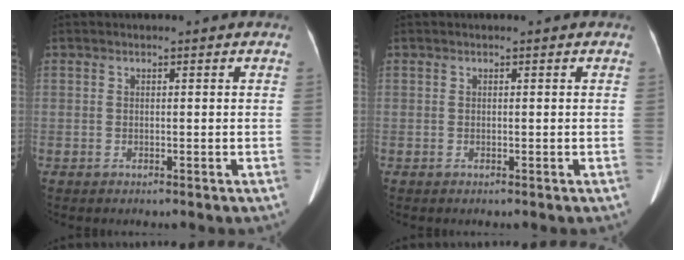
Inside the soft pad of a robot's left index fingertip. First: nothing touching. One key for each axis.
{"total": 0.0}